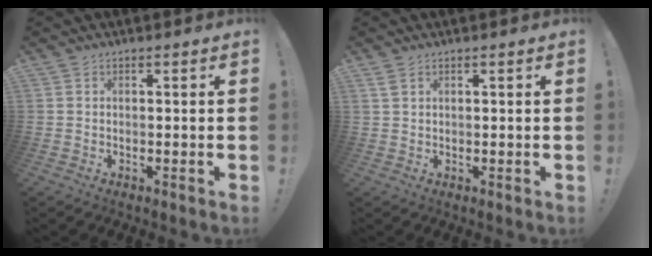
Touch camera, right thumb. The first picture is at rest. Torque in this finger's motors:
{"motor_torque": [-0.02, -0.02, -0.04, 0.15, 0.00]}